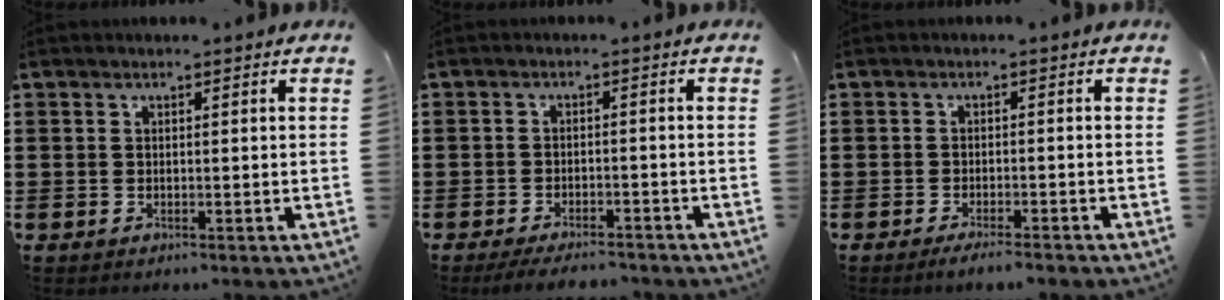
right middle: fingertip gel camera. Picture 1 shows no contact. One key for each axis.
{"total": 3.3, "fx": -3.1, "fy": 0.4, "fz": 0.8, "tx": -0.013, "ty": 0.002, "tz": -0.063}
{"total": 1.9, "fx": -1.6, "fy": 0.0, "fz": 1.0, "tx": -0.015, "ty": 0.000, "tz": -0.029}